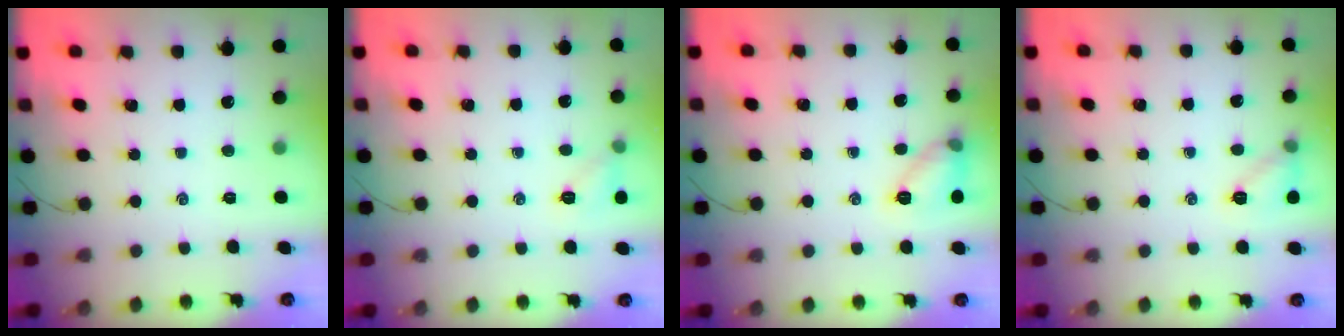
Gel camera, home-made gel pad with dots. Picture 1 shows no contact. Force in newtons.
{"total": 6.3, "press": 6.0, "slide": 1.8}
{"total": 9.7, "press": 9.6, "slide": 1.4}
{"total": 7.5, "press": 7.4, "slide": 1.2}